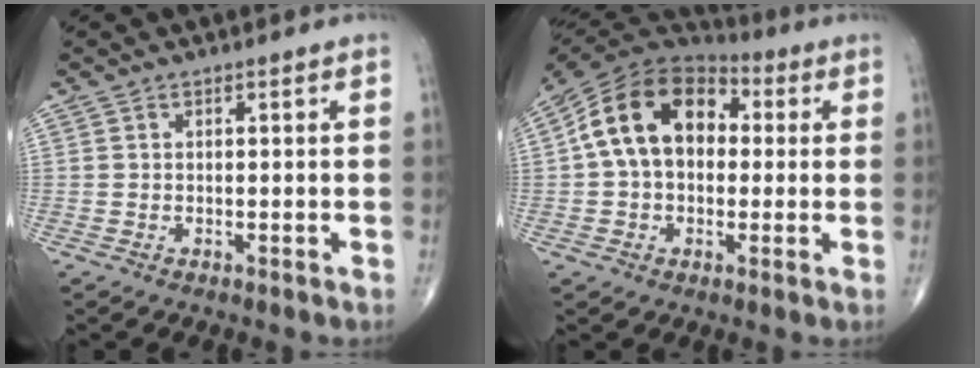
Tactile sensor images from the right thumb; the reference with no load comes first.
{"total": 16.7, "force": [2.0, 11.6, 11.9], "torque": [-0.184, 0.039, 0.023]}